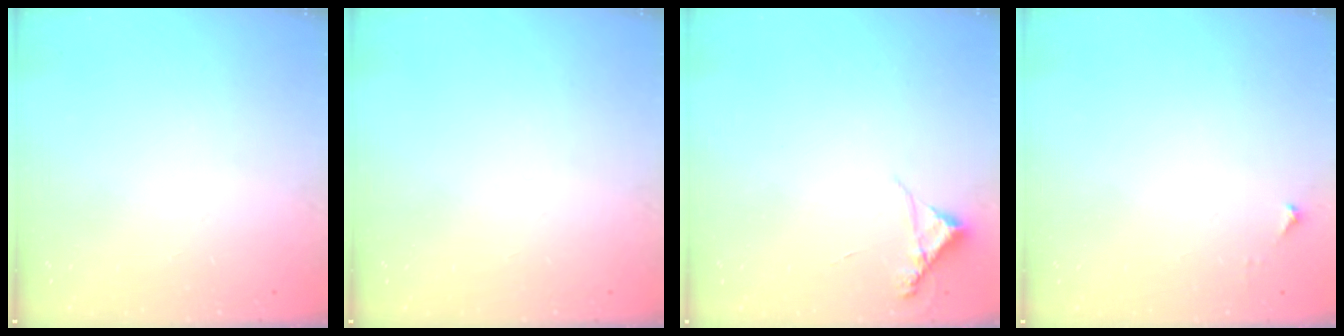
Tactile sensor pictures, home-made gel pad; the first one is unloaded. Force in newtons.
{"total": 0.0}
{"total": 4.5, "press": 4.5, "slide": 0.3}
{"total": 3.4, "press": 3.3, "slide": 0.5}